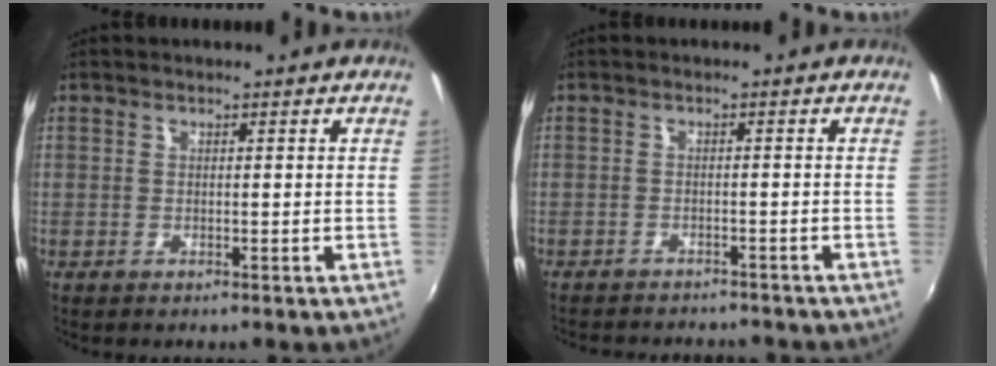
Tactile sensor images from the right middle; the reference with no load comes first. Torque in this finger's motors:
{"motor_torque": [0.94, -1.19, 0.11, 0.07]}